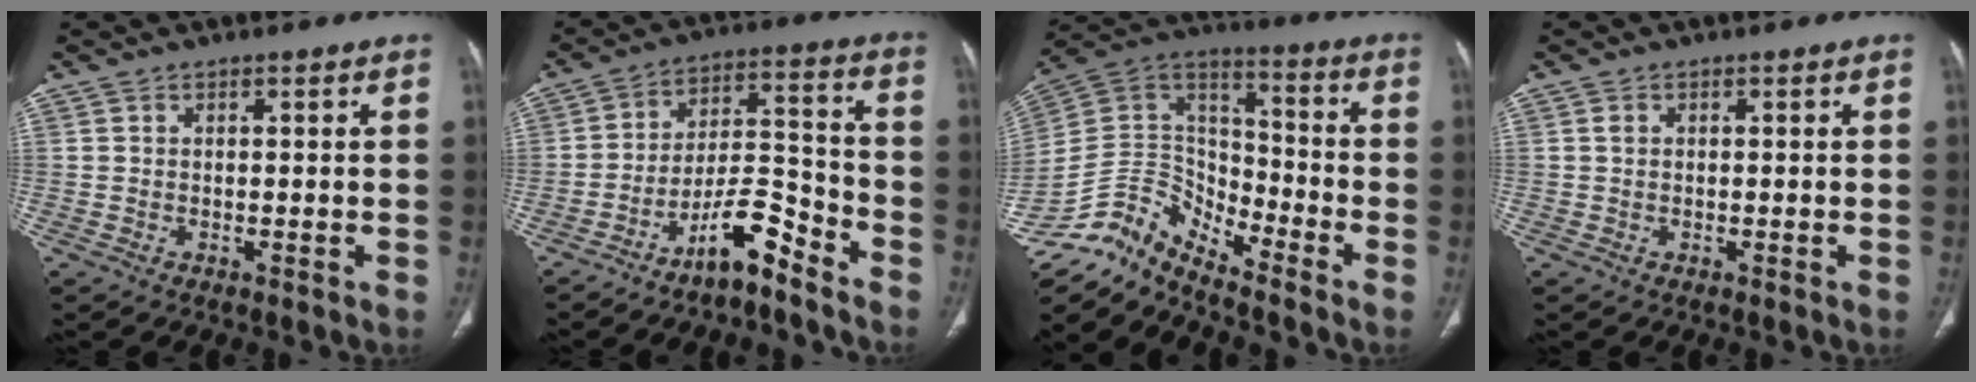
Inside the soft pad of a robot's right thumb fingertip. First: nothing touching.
{"total": 9.8, "force": [-7.4, 2.8, 5.8], "torque": [-0.096, 0.080, -0.134]}
{"total": 13.6, "force": [-12.9, 2.8, 3.4], "torque": [-0.059, 0.095, -0.261]}
{"total": 0.9, "force": [0.2, 0.7, 0.5], "torque": [-0.009, 0.002, 0.004]}